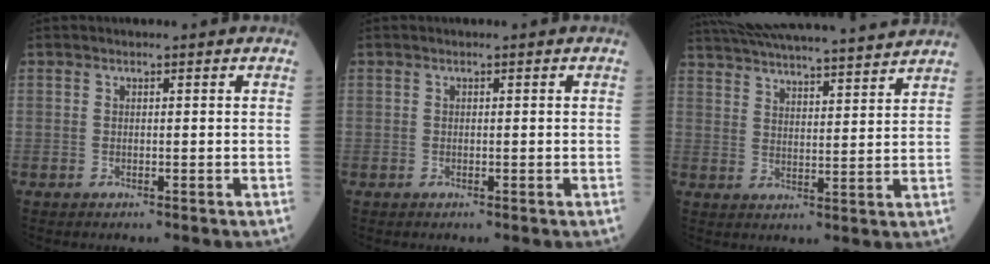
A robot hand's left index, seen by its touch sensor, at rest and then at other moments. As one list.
[{"total": 0.0}, {"total": 21.7, "force": [20.0, 1.2, 8.4], "torque": [-0.145, 0.012, 0.290]}]